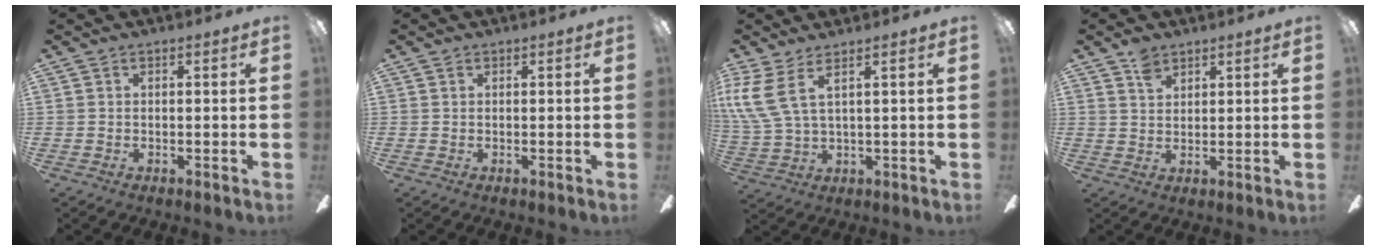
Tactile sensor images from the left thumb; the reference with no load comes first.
{"total": 0.0}
{"total": 8.3, "force": [4.4, 3.0, 6.4], "torque": [-0.153, -0.016, 0.082]}
{"total": 3.8, "force": [2.8, 2.2, 1.3], "torque": [-0.015, -0.010, 0.051]}